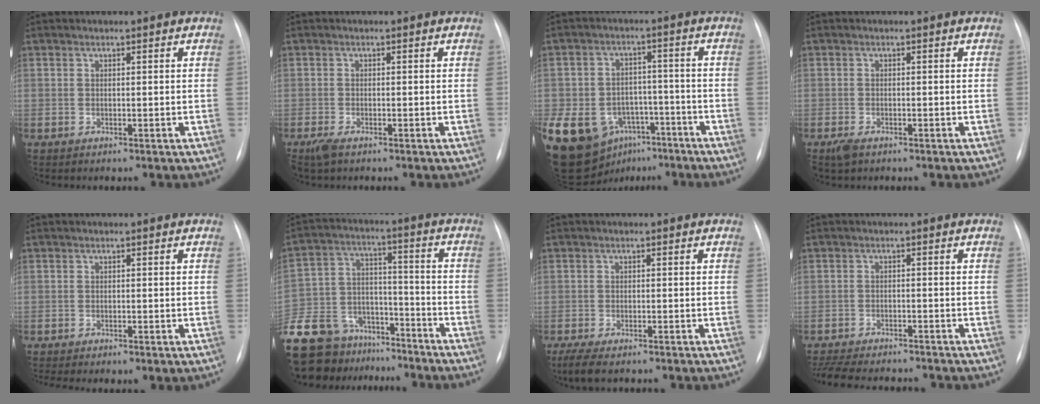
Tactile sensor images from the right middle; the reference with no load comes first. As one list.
[{"total": 2.6, "force": [-1.8, 0.9, 1.7], "torque": [-0.042, -0.007, -0.029]}, {"total": 22.3, "force": [-11.0, 16.3, 10.4], "torque": [-0.277, 0.015, -0.156]}, {"total": 2.2, "force": [-1.5, 1.0, 1.3], "torque": [-0.031, -0.004, -0.021]}, {"total": 2.4, "force": [-1.3, 0.7, 1.8], "torque": [-0.033, -0.005, -0.016]}, {"total": 20.6, "force": [-17.0, 9.8, 6.3], "torque": [-0.166, 0.023, -0.277]}, {"total": 4.4, "force": [-3.3, 1.1, 2.8], "torque": [-0.059, -0.016, -0.049]}, {"total": 12.2, "force": [-11.0, 2.6, 4.7], "torque": [-0.093, -0.010, -0.154]}]